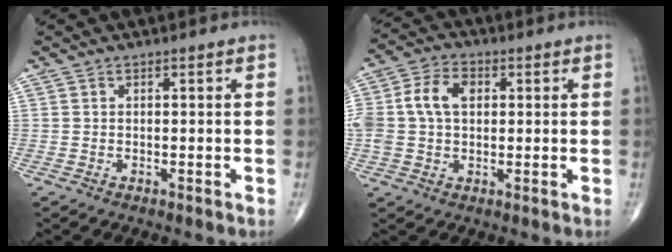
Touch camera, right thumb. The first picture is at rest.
{"total": 10.0, "force": [1.5, 6.9, 7.1], "torque": [-0.146, 0.022, 0.027]}